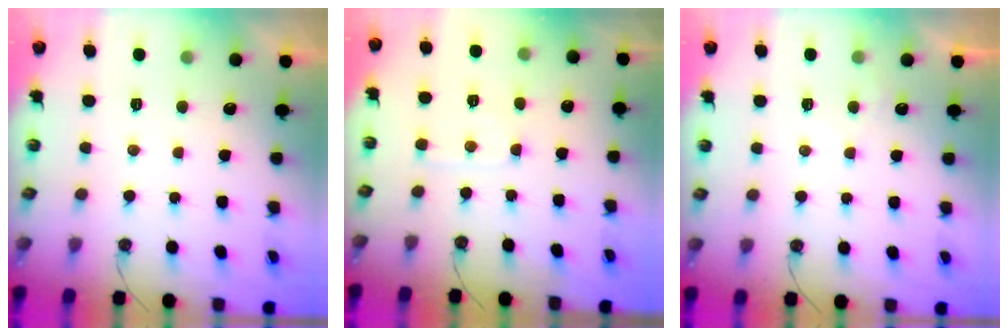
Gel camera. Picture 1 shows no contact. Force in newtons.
{"total": 3.4, "press": 3.3, "slide": 0.5}
{"total": 3.8, "press": 3.8, "slide": 0.4}